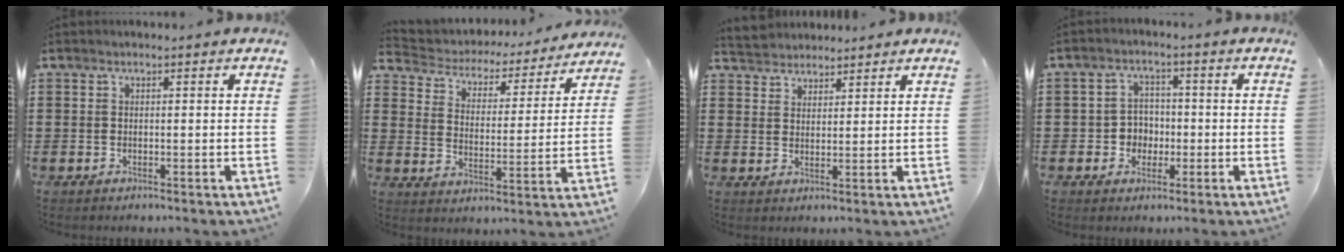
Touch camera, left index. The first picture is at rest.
{"total": 3.8, "force": [3.7, 0.9, 0.3], "torque": [-0.030, -0.029, 0.054]}
{"total": 3.1, "force": [2.9, 1.1, -0.5], "torque": [-0.003, 0.000, 0.054]}
{"total": 3.9, "force": [-0.9, 3.6, 1.1], "torque": [-0.036, 0.007, -0.021]}